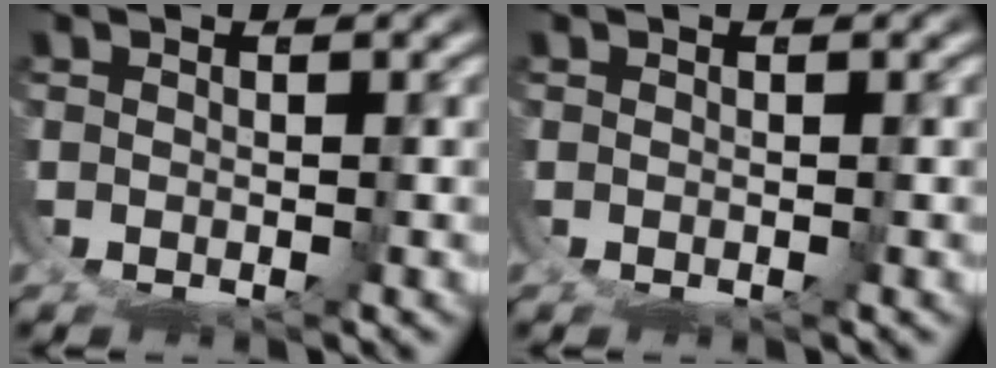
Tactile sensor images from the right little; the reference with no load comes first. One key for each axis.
{"total": 0.0}